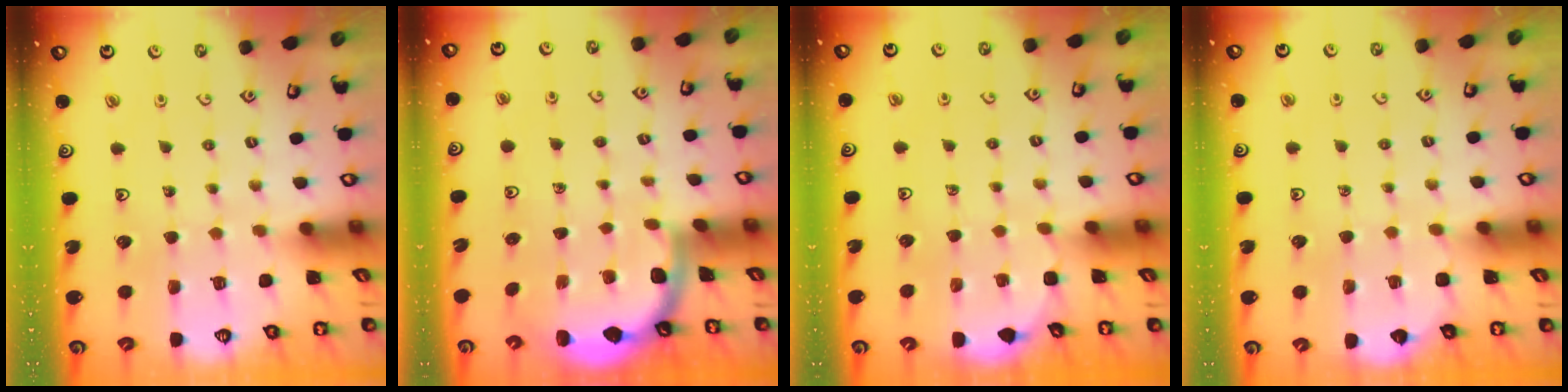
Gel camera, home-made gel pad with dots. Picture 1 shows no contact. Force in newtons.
{"total": 1.7, "press": 1.7, "slide": 0.0}
{"total": 1.8, "press": 1.8, "slide": 0.1}
{"total": 1.4, "press": 1.3, "slide": 0.3}